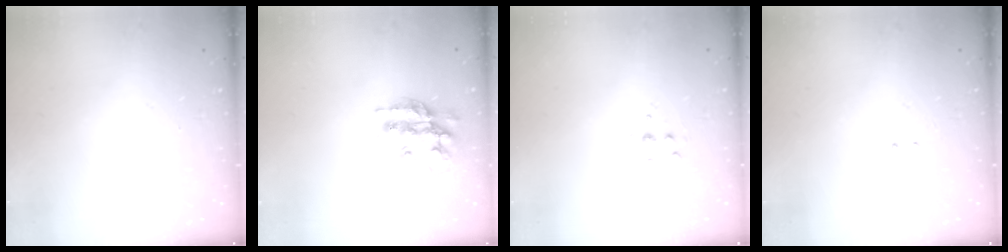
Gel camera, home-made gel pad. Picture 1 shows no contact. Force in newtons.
{"total": 16.5, "press": 16.5, "slide": 1.0}
{"total": 4.1, "press": 4.0, "slide": 0.9}
{"total": 1.3, "press": 1.2, "slide": 0.6}